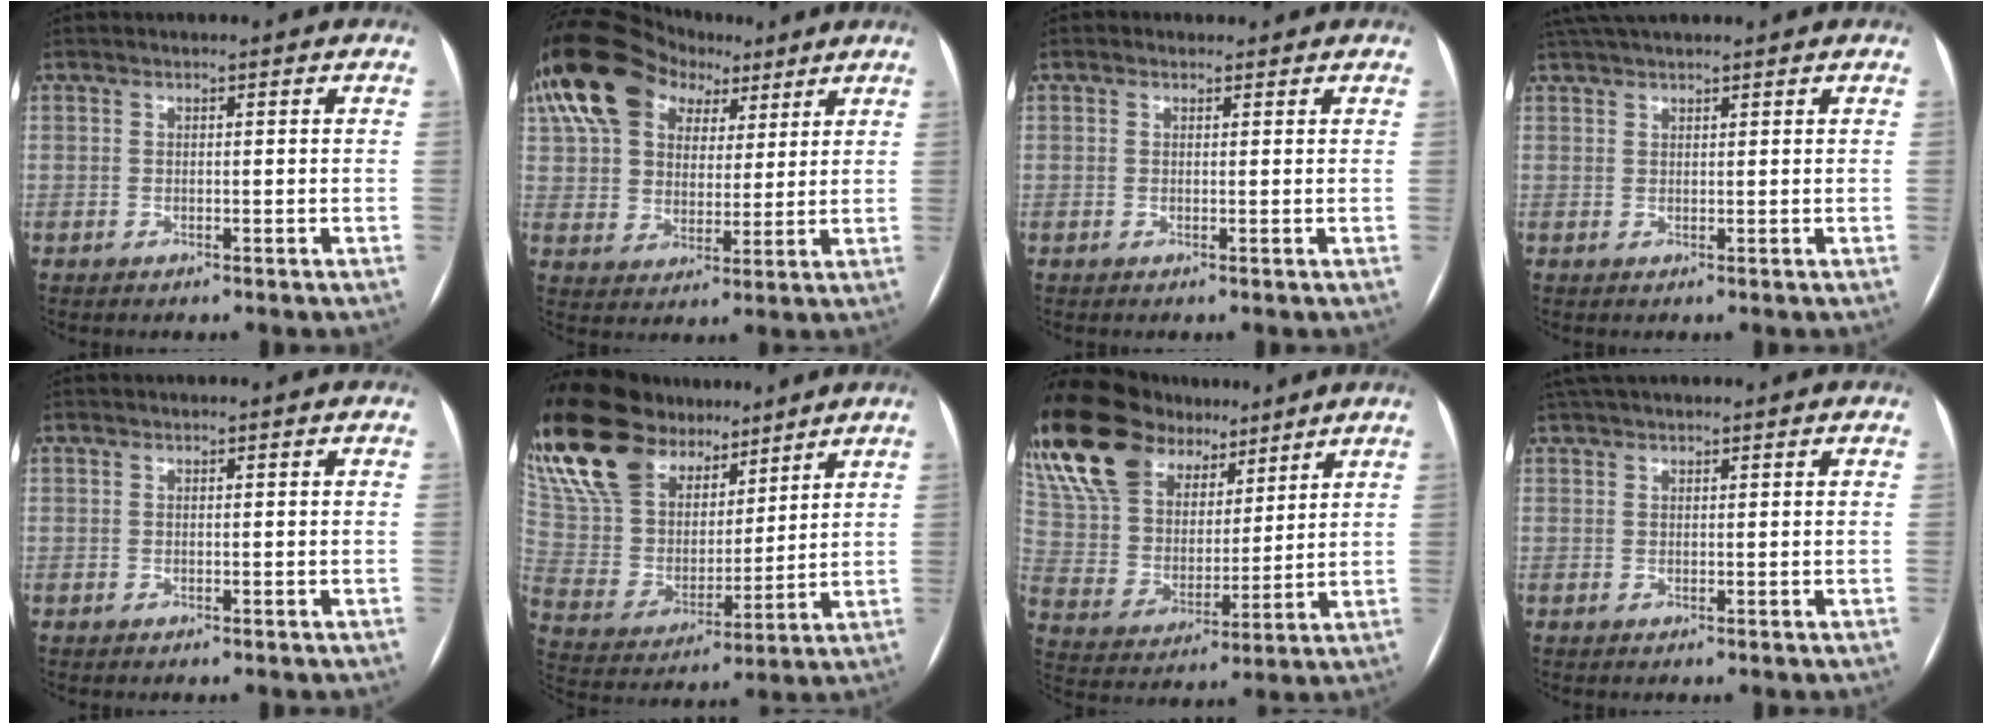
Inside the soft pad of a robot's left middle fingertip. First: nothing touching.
{"total": 16.8, "force": [9.1, 11.3, 8.5], "torque": [-0.178, 0.065, 0.161]}
{"total": 0.7, "force": [0.5, 0.5, -0.1], "torque": [0.002, 0.003, 0.002]}
{"total": 6.1, "force": [5.4, 0.8, 2.8], "torque": [-0.047, 0.039, 0.092]}
{"total": 0.0}
{"total": 19.8, "force": [14.7, 9.7, 9.0], "torque": [-0.195, 0.038, 0.272]}
{"total": 17.9, "force": [13.0, 9.6, 7.7], "torque": [-0.157, 0.046, 0.240]}
{"total": 4.7, "force": [4.1, 0.8, 2.2], "torque": [-0.035, 0.038, 0.072]}